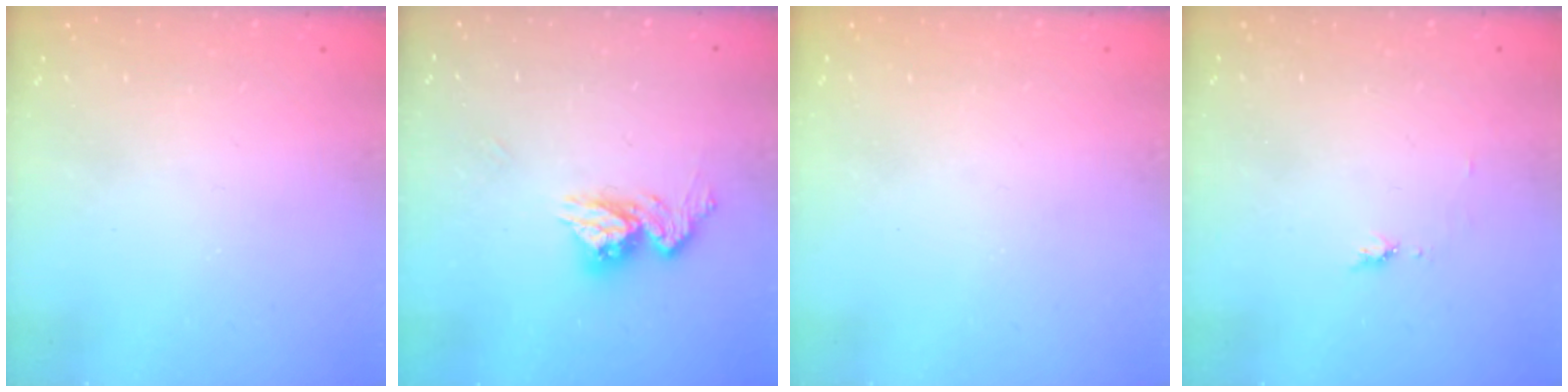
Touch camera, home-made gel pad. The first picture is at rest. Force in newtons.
{"total": 10.7, "press": 10.6, "slide": 1.0}
{"total": 0.0}
{"total": 4.8, "press": 4.7, "slide": 0.6}